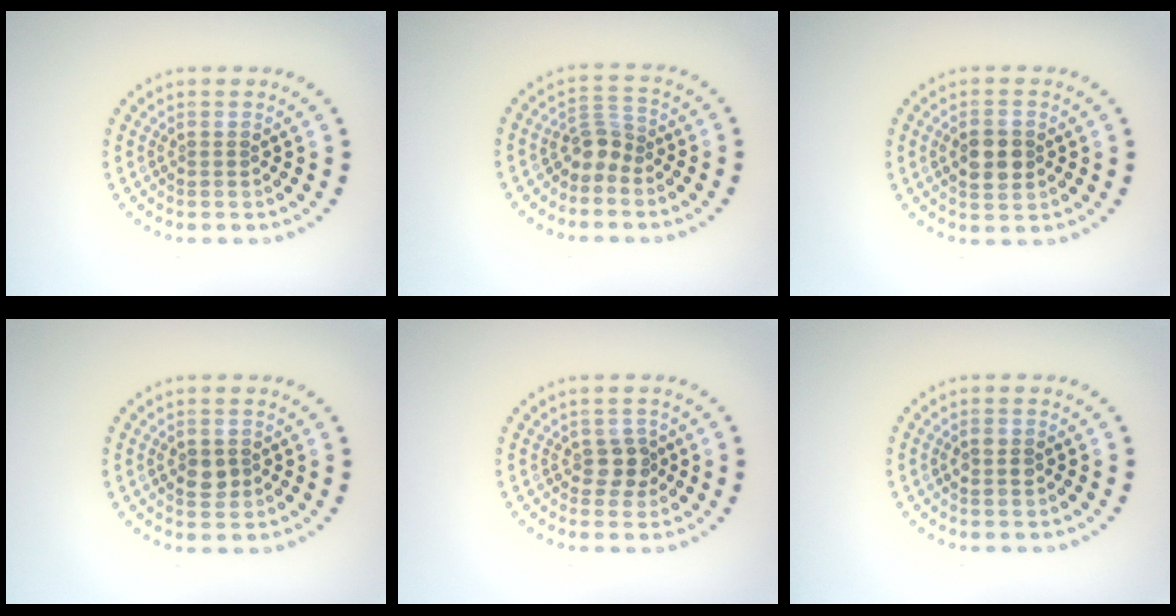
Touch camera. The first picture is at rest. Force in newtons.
{"total": 2.2, "press": 1.6, "slide": 1.5}
{"total": 3.4, "press": 3.4, "slide": 0.1}
{"total": 1.8, "press": 1.8, "slide": 0.1}
{"total": 1.6, "press": 1.5, "slide": 0.8}
{"total": 1.5, "press": 1.5, "slide": 0.1}